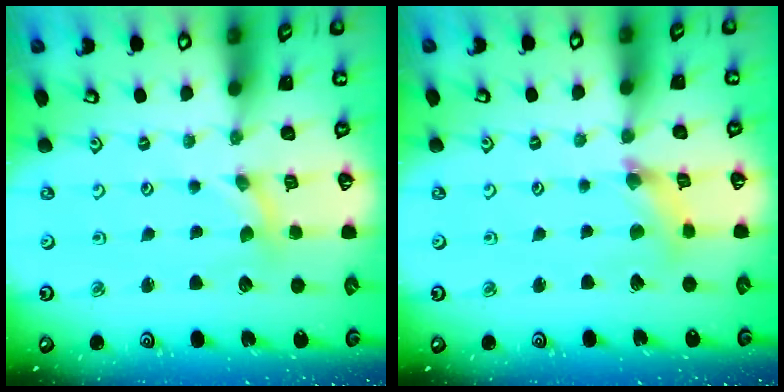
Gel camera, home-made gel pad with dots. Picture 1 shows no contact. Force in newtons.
{"total": 3.2, "press": 3.2, "slide": 0.4}